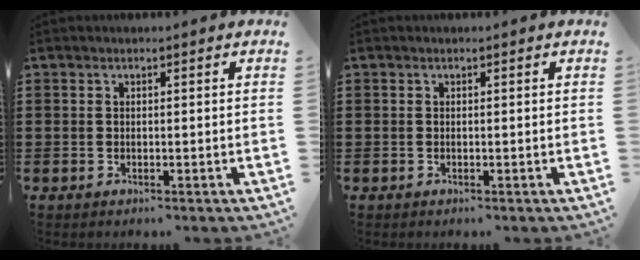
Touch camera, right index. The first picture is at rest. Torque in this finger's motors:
{"motor_torque": [0.98, 1.10, 0.08, 0.02]}